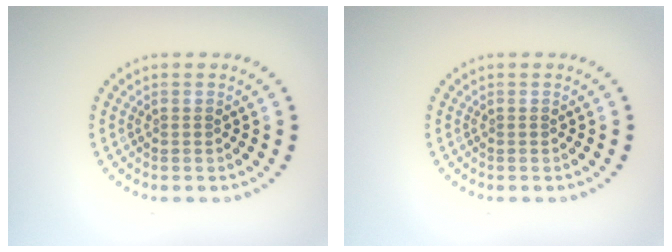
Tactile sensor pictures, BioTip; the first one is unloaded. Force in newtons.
{"total": 0.0}